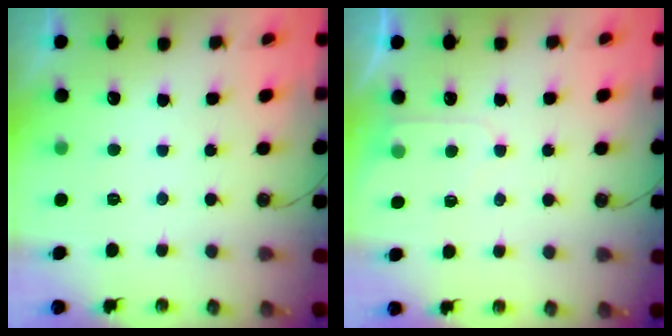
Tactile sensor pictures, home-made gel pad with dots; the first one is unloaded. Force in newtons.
{"total": 6.8, "press": 6.8, "slide": 0.7}